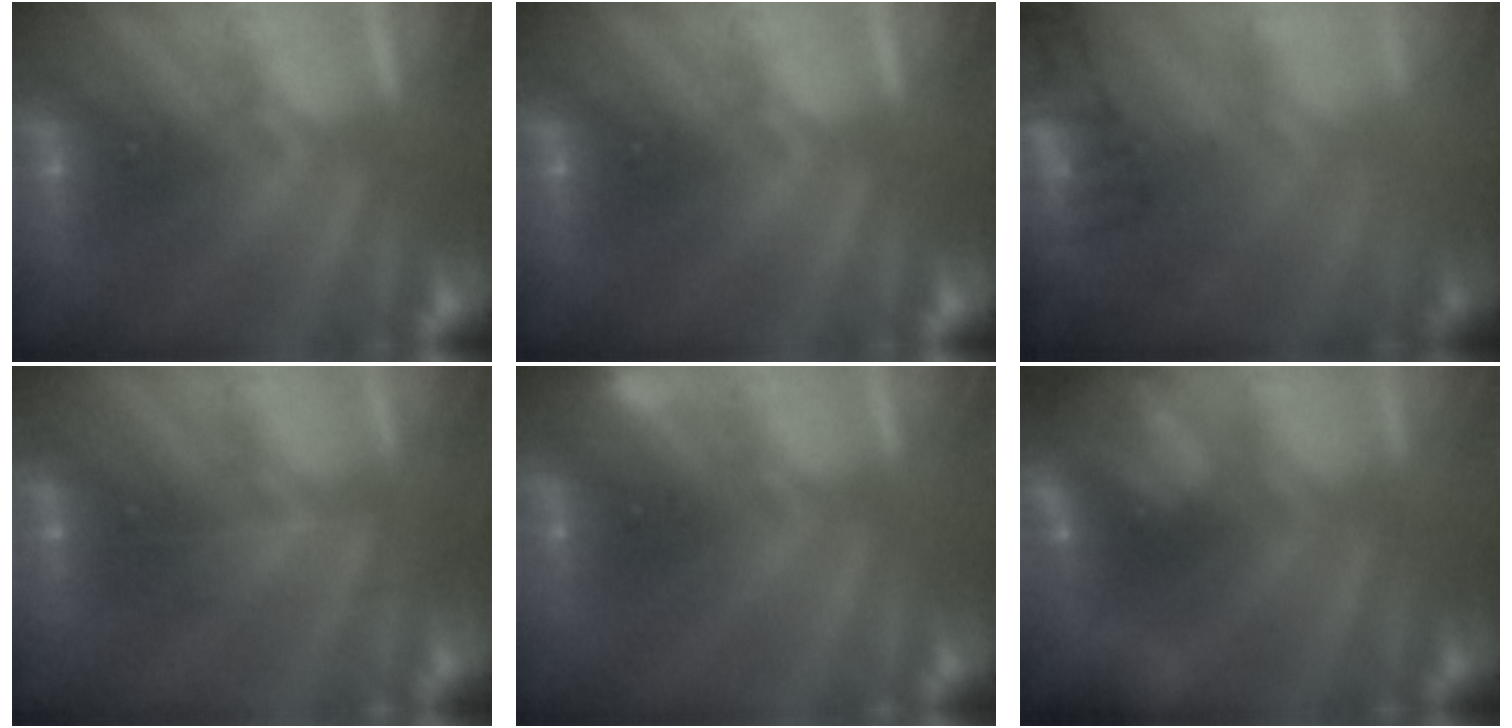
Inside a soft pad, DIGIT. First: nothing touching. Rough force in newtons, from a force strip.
{"total": 0.0}
{"total": 7.7}
{"total": 2.5}
{"total": 3.2}
{"total": 10.8}